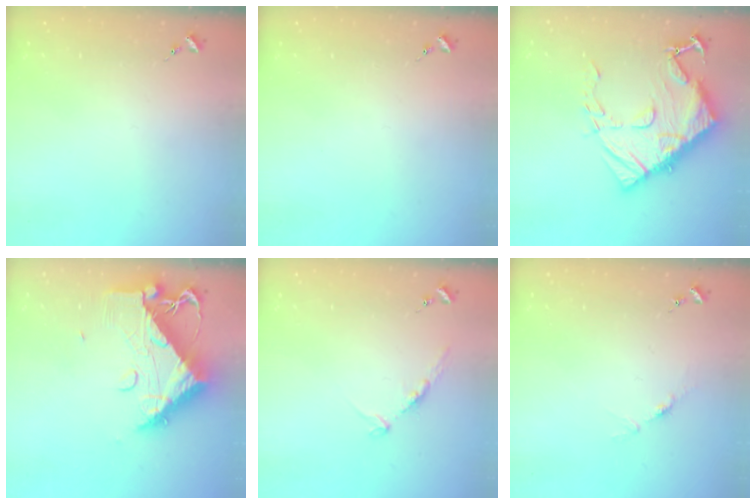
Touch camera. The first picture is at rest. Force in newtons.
{"total": 0.0}
{"total": 22.1, "press": 22.0, "slide": 2.0}
{"total": 14.6, "press": 14.5, "slide": 1.5}
{"total": 8.3, "press": 8.2, "slide": 0.9}
{"total": 3.8, "press": 3.8, "slide": 0.5}